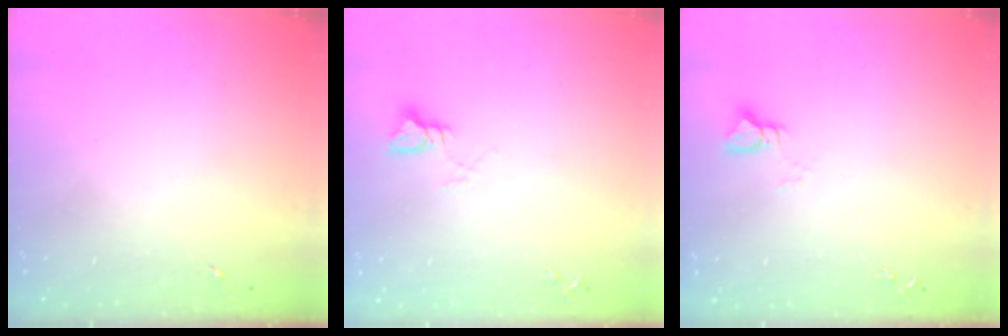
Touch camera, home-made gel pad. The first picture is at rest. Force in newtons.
{"total": 3.8, "press": 3.8, "slide": 0.5}
{"total": 3.0, "press": 3.0, "slide": 0.3}